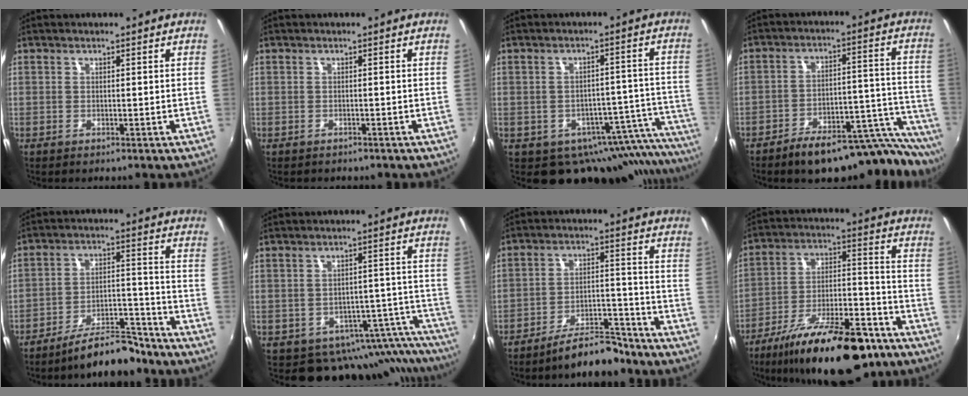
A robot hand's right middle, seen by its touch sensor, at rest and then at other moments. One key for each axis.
{"total": 1.1, "fx": -0.9, "fy": 0.4, "fz": 0.5, "tx": -0.013, "ty": -0.005, "tz": -0.009}
{"total": 17.3, "fx": -13.6, "fy": 7.9, "fz": 7.3, "tx": -0.082, "ty": 0.011, "tz": -0.160}
{"total": 19.5, "fx": -16.0, "fy": 4.0, "fz": 10.5, "tx": -0.119, "ty": 0.000, "tz": -0.211}
{"total": 10.4, "fx": -9.1, "fy": 2.7, "fz": 4.3, "tx": -0.076, "ty": 0.032, "tz": -0.131}
{"total": 16.2, "fx": -13.7, "fy": 6.9, "fz": 5.2, "tx": -0.057, "ty": 0.026, "tz": -0.161}
{"total": 9.2, "fx": -8.0, "fy": 2.4, "fz": 3.7, "tx": -0.066, "ty": 0.029, "tz": -0.114}
{"total": 23.3, "fx": -16.0, "fy": 7.7, "fz": 15.0, "tx": -0.253, "ty": -0.018, "tz": -0.240}